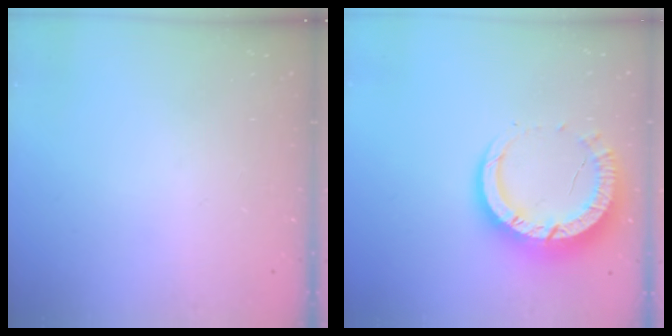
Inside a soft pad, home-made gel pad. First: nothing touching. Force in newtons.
{"total": 11.1, "press": 11.1, "slide": 1.0}